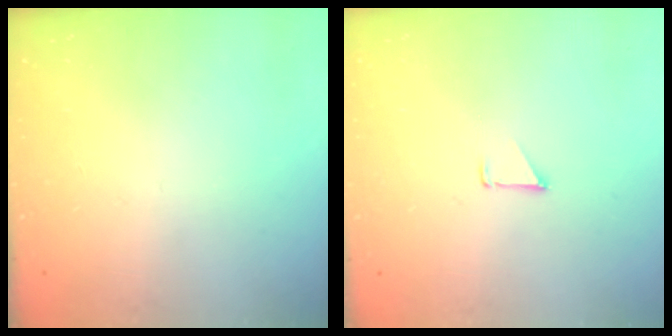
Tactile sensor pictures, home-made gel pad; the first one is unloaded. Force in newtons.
{"total": 0.9, "press": 0.8, "slide": 0.1}